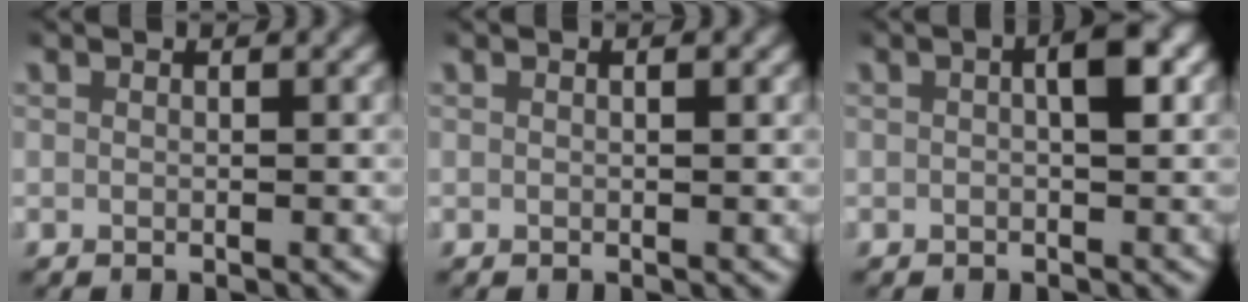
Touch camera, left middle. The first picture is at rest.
{"total": 0.0}
{"total": 2.8, "force": [0.3, 0.9, 2.7], "torque": [-0.039, 0.009, 0.003]}